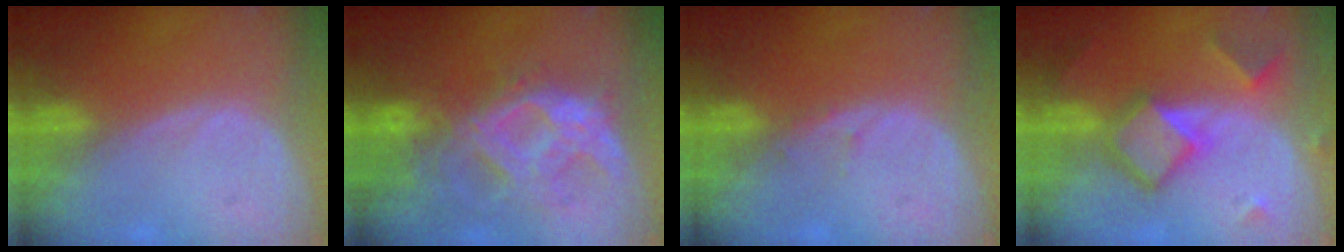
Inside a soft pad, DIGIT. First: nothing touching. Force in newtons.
{"total": 10.6, "press": 9.2, "slide": 5.3}
{"total": 0.8, "press": 0.7, "slide": 0.3}
{"total": 7.7, "press": 7.7, "slide": 0.5}